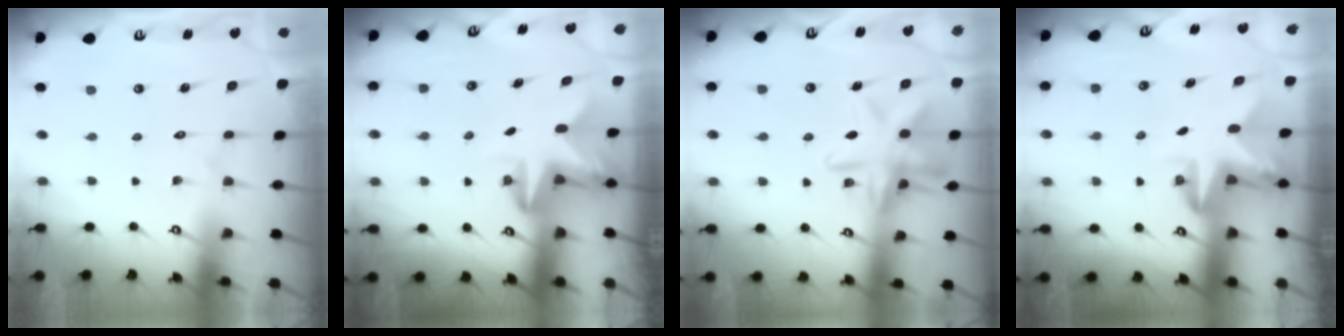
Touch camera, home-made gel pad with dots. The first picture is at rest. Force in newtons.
{"total": 2.6, "press": 2.5, "slide": 0.5}
{"total": 14.3, "press": 14.3, "slide": 0.9}
{"total": 3.0, "press": 3.0, "slide": 0.4}